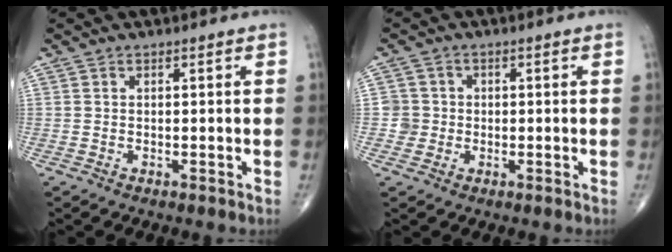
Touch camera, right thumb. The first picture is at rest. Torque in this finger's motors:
{"motor_torque": [0.36, -0.20, 0.27, 0.24, 0.01]}